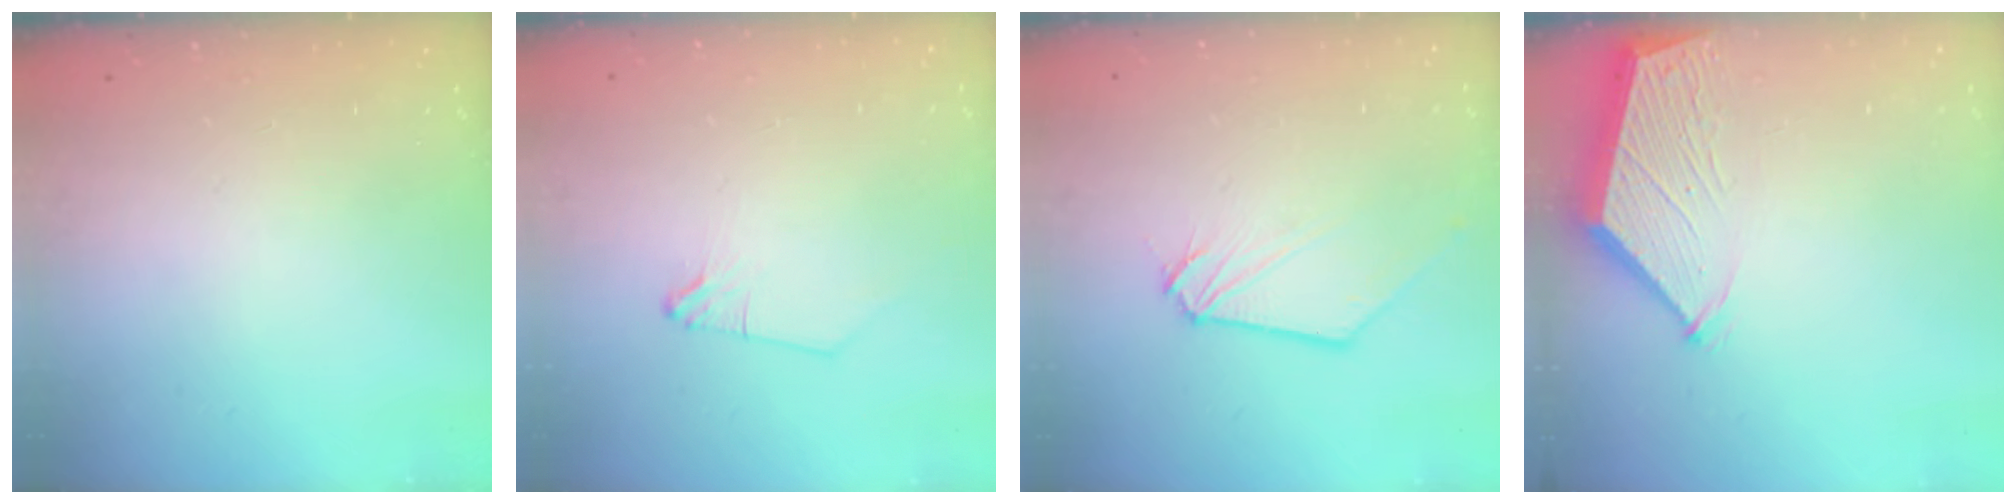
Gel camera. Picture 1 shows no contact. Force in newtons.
{"total": 1.0, "press": 1.0, "slide": 0.1}
{"total": 0.0}
{"total": 2.9, "press": 2.9, "slide": 0.4}